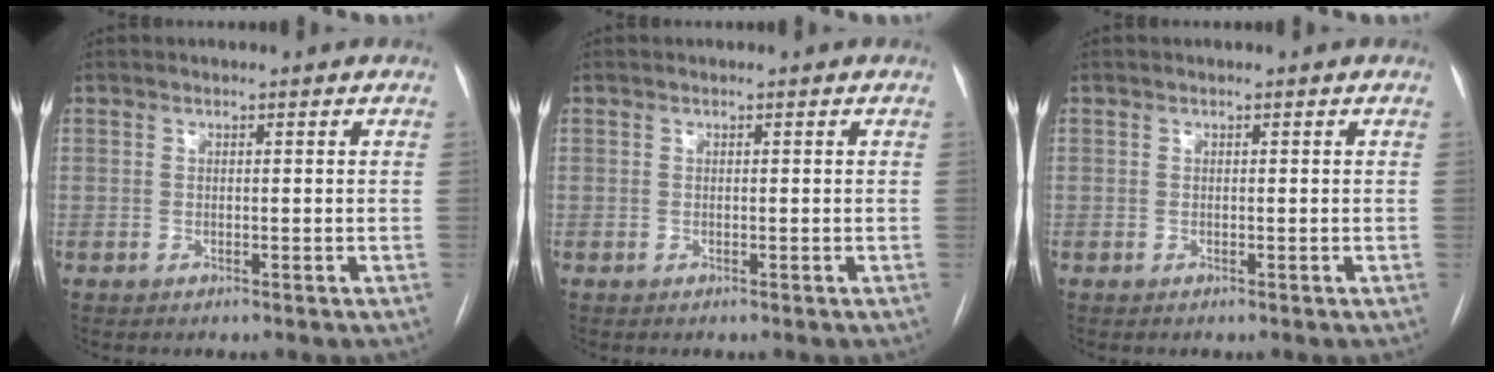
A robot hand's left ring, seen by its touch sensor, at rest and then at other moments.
{"total": 0.0}
{"total": 0.0}